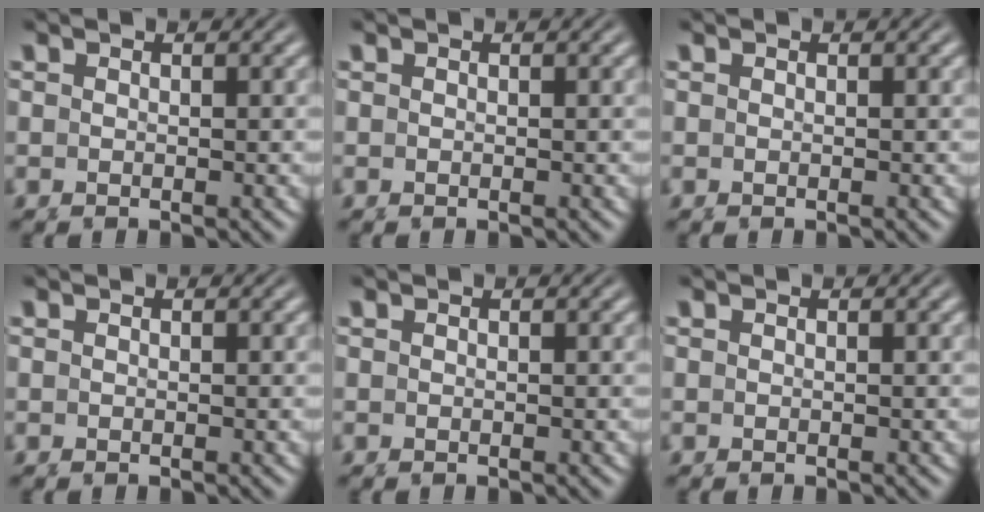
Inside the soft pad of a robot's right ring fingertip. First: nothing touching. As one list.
[{"total": 0.0}, {"total": 0.0}, {"total": 0.0}, {"total": 0.0}, {"total": 0.0}]